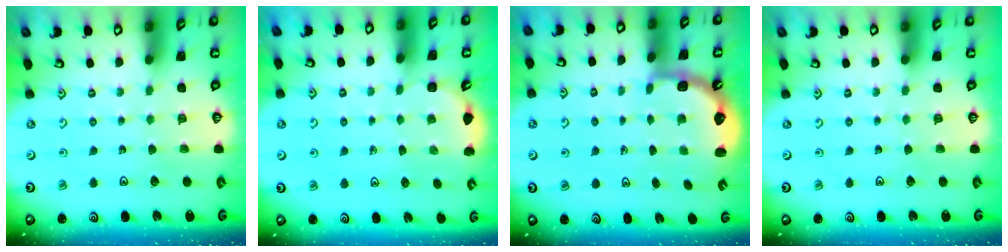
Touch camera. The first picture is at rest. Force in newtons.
{"total": 2.2, "press": 1.2, "slide": 1.9}
{"total": 2.5, "press": 2.1, "slide": 1.3}
{"total": 0.0}